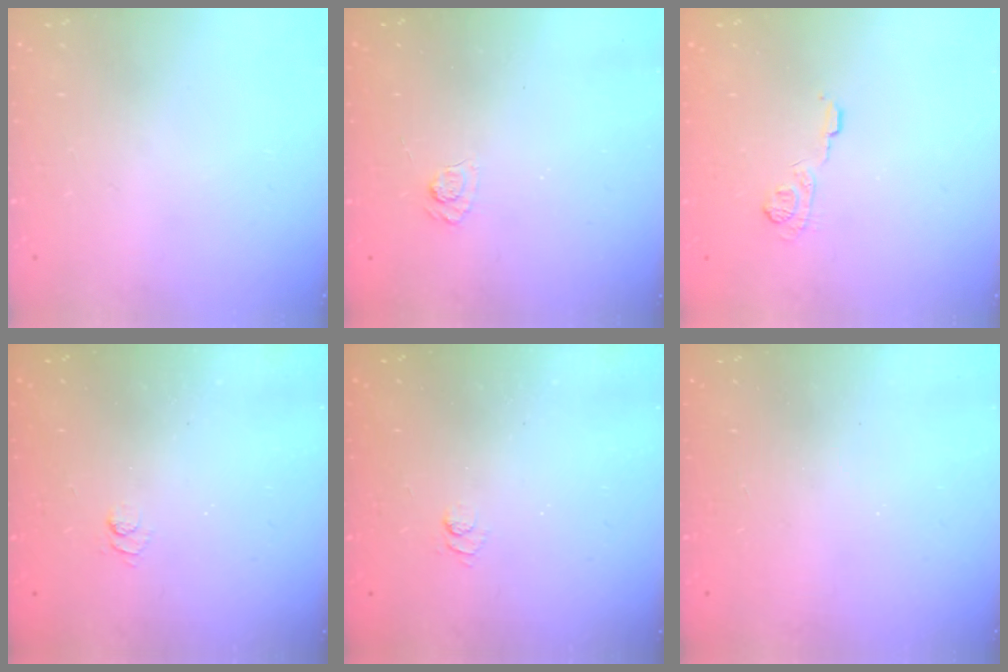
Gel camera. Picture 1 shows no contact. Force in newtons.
{"total": 4.0, "press": 3.7, "slide": 1.4}
{"total": 7.6, "press": 7.5, "slide": 1.6}
{"total": 2.4, "press": 1.9, "slide": 1.4}
{"total": 2.4, "press": 1.9, "slide": 1.4}
{"total": 1.9, "press": 1.9, "slide": 0.6}